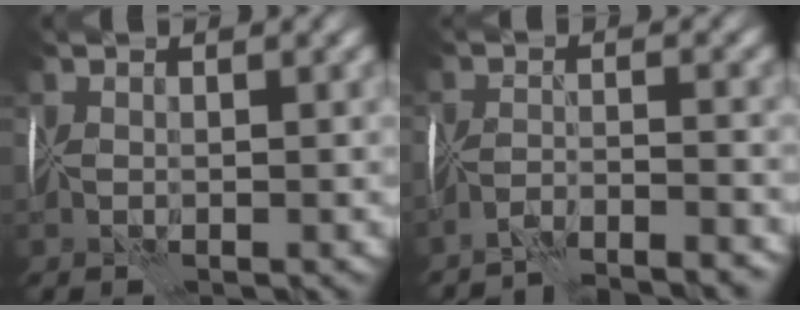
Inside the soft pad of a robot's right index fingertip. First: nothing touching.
{"total": 4.9, "force": [-4.6, -1.6, -0.3], "torque": [0.013, -0.006, -0.079]}